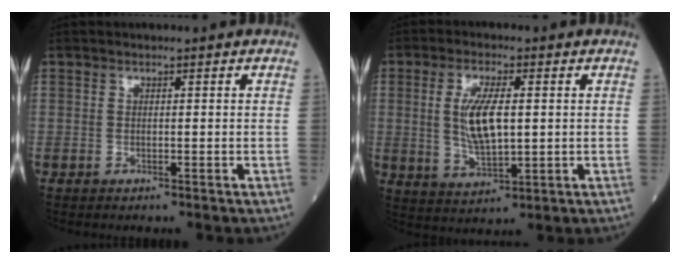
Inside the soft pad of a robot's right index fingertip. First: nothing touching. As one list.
[{"total": 7.9, "force": [0.9, 2.3, 7.5], "torque": [-0.156, -0.002, 0.024]}]